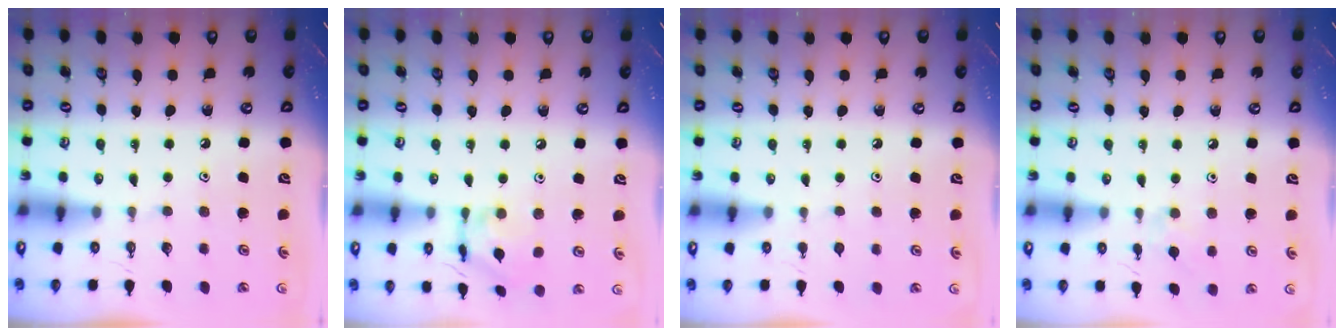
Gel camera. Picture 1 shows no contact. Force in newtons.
{"total": 9.7, "press": 9.7, "slide": 0.7}
{"total": 0.8, "press": 0.7, "slide": 0.3}
{"total": 4.6, "press": 4.6, "slide": 0.7}